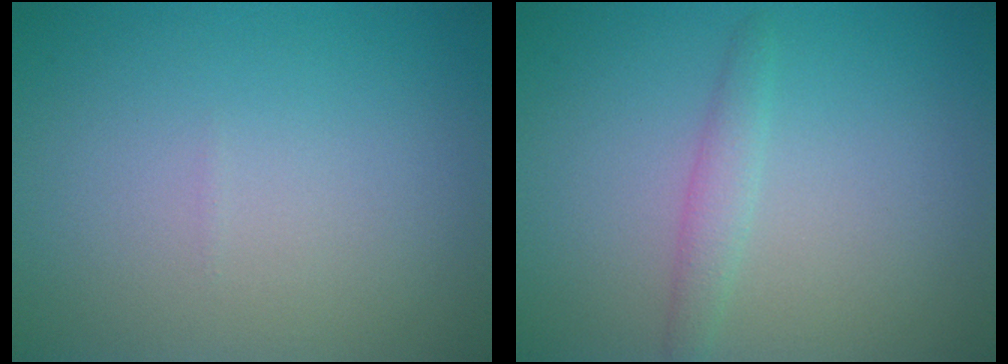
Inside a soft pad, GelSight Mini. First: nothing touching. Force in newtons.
{"total": 1.5, "press": 1.5, "slide": 0.0}